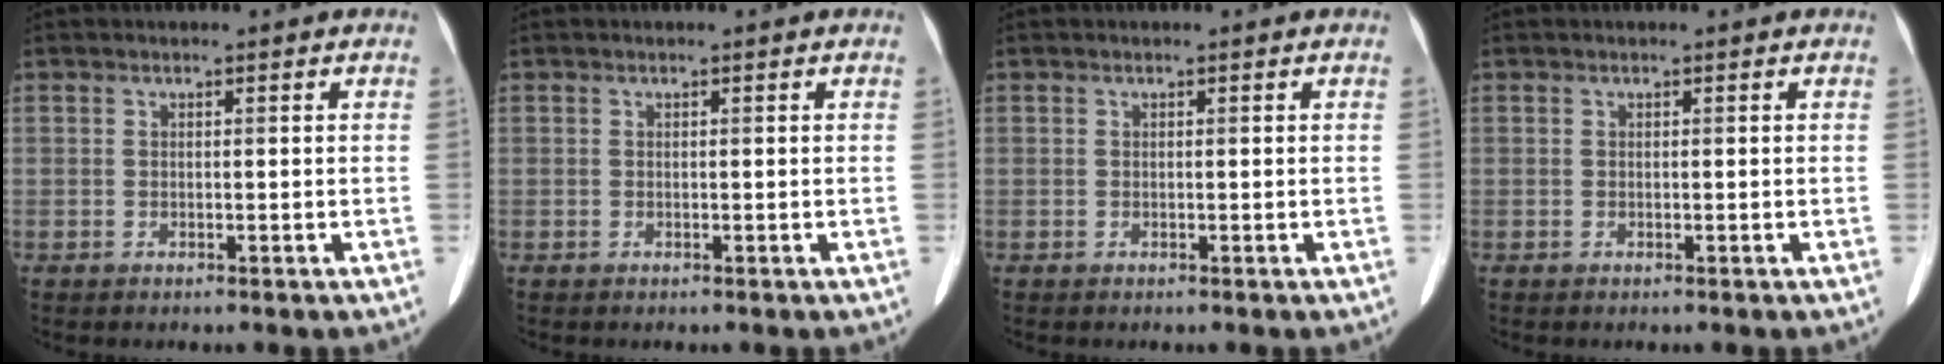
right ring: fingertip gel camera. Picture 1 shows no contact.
{"total": 0.0}
{"total": 0.0}
{"total": 0.0}